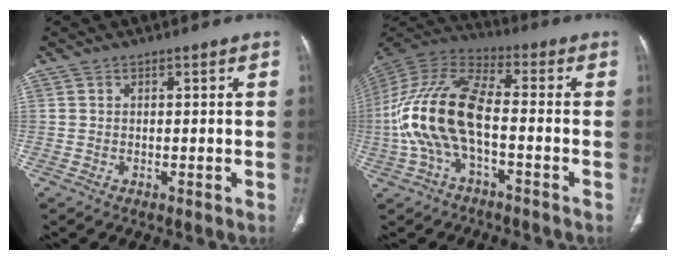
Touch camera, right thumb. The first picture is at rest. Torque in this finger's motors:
{"motor_torque": [-0.20, 1.76, 2.40, -0.36, 0.31]}